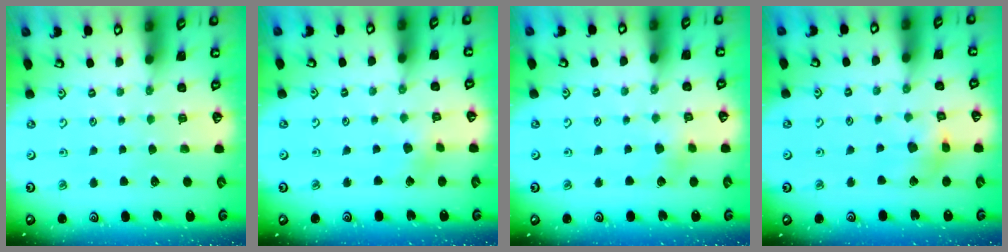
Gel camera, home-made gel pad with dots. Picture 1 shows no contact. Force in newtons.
{"total": 3.6, "press": 3.5, "slide": 0.6}
{"total": 2.9, "press": 2.9, "slide": 0.3}
{"total": 9.1, "press": 9.0, "slide": 1.3}